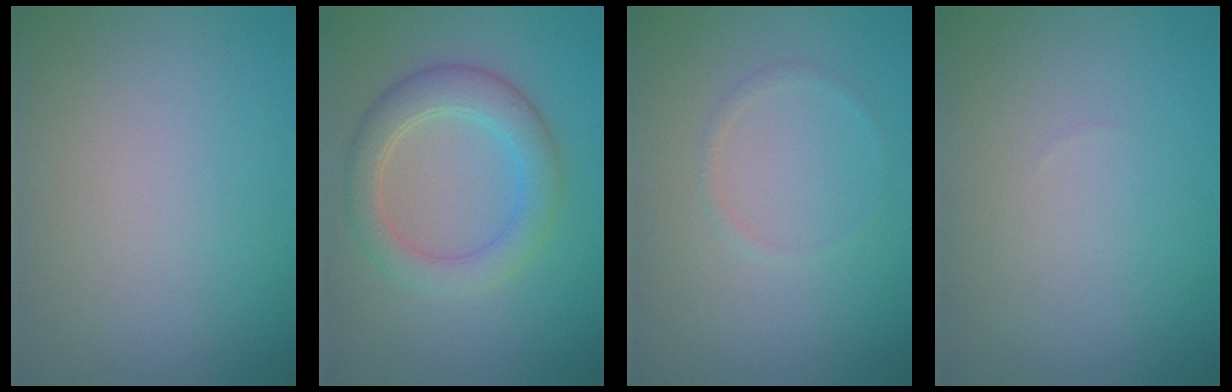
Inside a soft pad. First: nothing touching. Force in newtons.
{"total": 4.3, "press": 4.3, "slide": 0.3}
{"total": 0.7, "press": 0.7, "slide": 0.0}
{"total": 0.0}